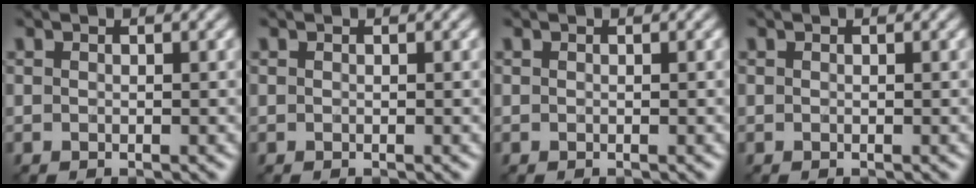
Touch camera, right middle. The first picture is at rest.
{"total": 0.0}
{"total": 0.0}
{"total": 0.0}